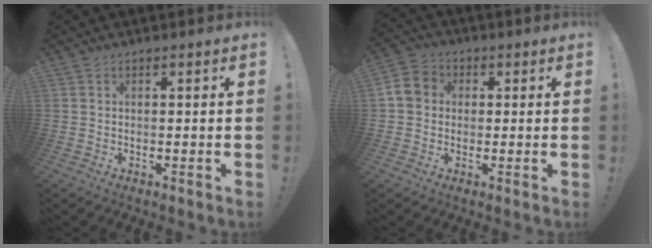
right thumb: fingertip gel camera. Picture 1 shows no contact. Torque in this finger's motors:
{"motor_torque": [-0.04, 0.05, 0.04, 0.00, 0.08]}